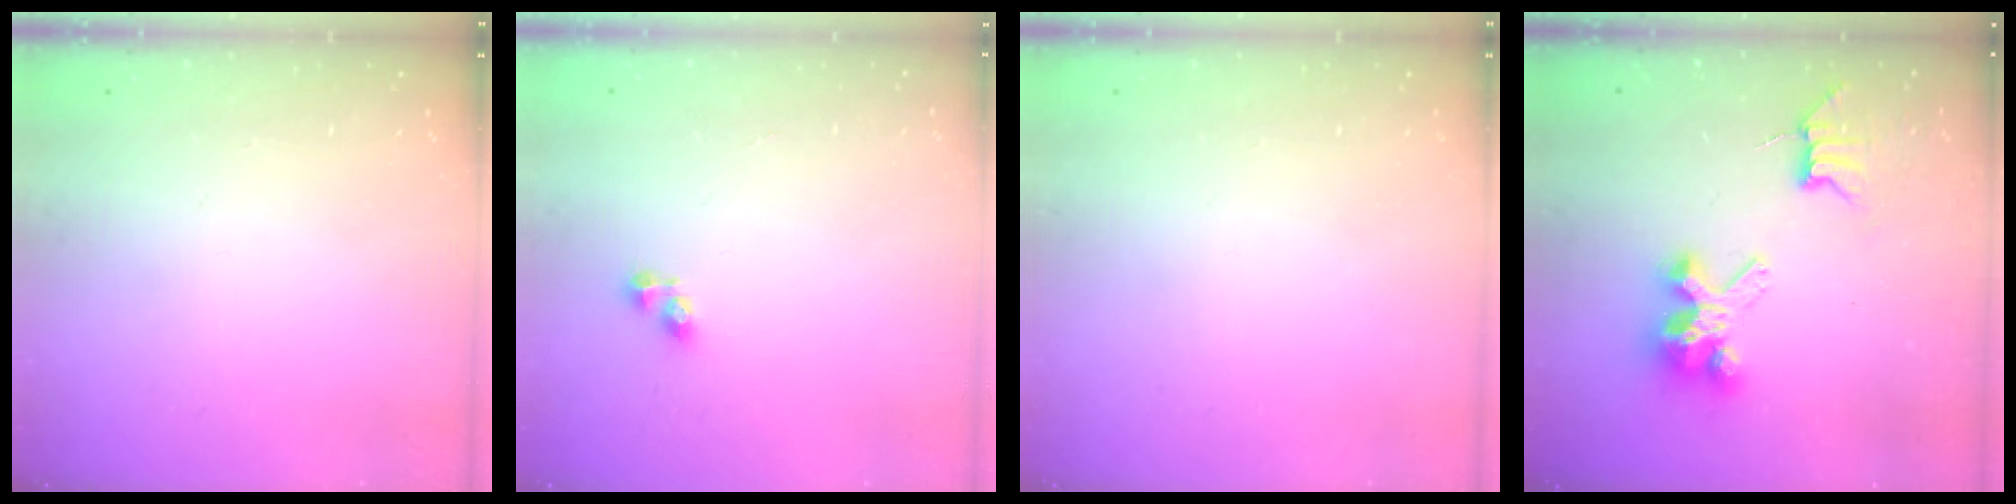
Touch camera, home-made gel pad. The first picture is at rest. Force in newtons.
{"total": 3.3, "press": 3.3, "slide": 0.4}
{"total": 0.0}
{"total": 8.1, "press": 8.1, "slide": 0.7}